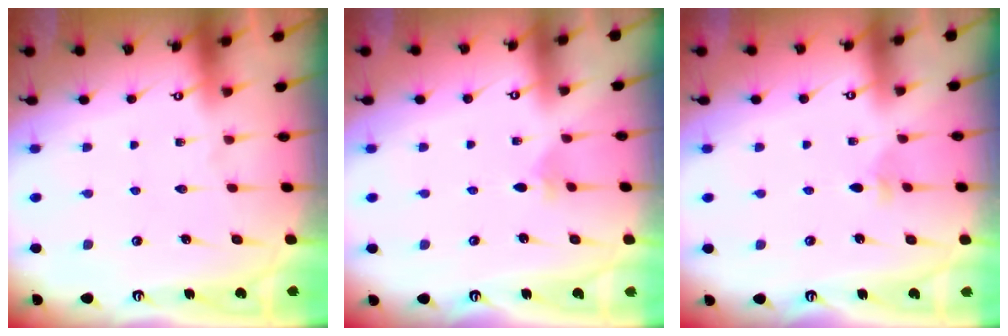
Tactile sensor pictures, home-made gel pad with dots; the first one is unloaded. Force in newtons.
{"total": 2.4, "press": 2.4, "slide": 0.5}
{"total": 2.2, "press": 2.2, "slide": 0.5}